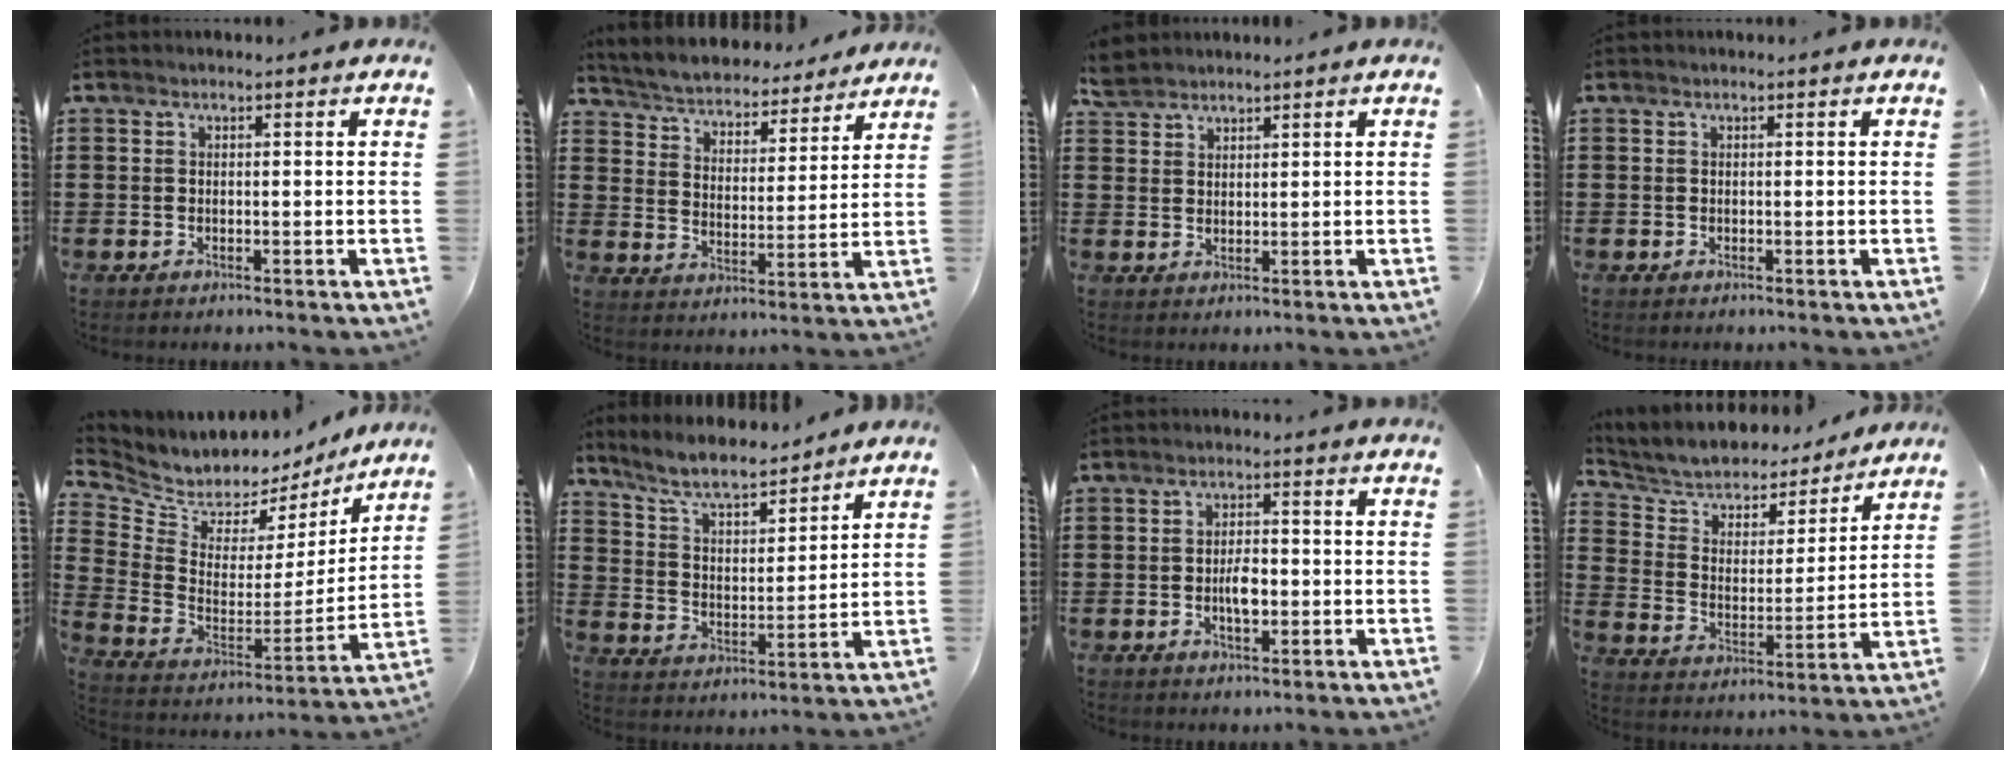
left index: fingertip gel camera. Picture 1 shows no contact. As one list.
[{"total": 4.4, "force": [4.4, 0.0, 0.3], "torque": [-0.029, -0.040, 0.070]}, {"total": 3.0, "force": [2.8, 1.0, 0.4], "torque": [-0.016, 0.001, 0.056]}, {"total": 0.0}, {"total": 5.7, "force": [5.2, 2.2, -0.1], "torque": [-0.039, -0.055, 0.089]}, {"total": 7.5, "force": [6.7, 0.9, 3.2], "torque": [-0.086, -0.032, 0.119]}, {"total": 3.8, "force": [-0.6, 1.6, 3.4], "torque": [-0.063, 0.004, -0.012]}, {"total": 4.7, "force": [4.2, 2.0, 0.7], "torque": [-0.044, -0.032, 0.064]}]